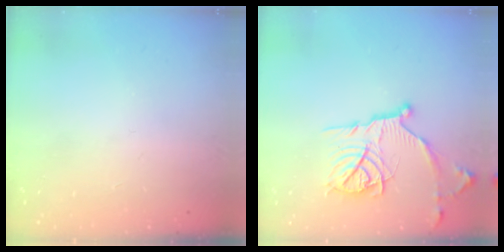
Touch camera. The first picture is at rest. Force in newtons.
{"total": 15.2, "press": 15.2, "slide": 1.1}